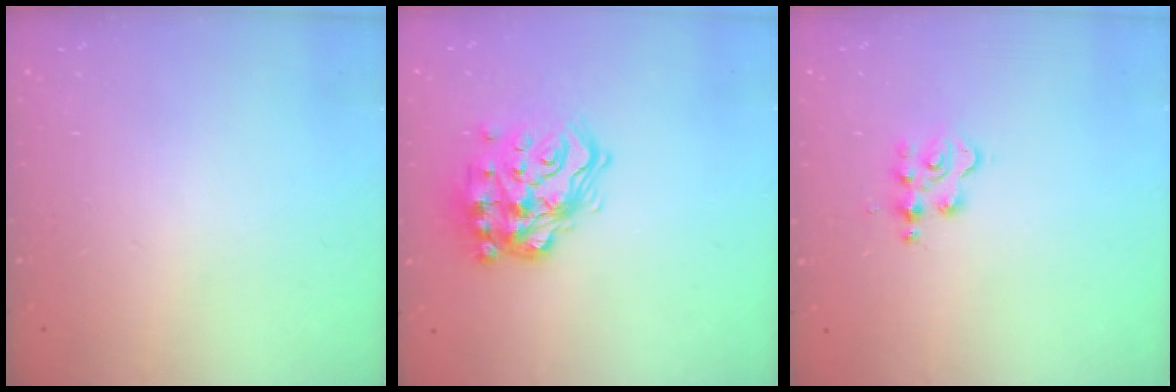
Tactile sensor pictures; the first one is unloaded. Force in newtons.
{"total": 16.3, "press": 16.2, "slide": 2.1}
{"total": 2.1, "press": 2.1, "slide": 0.3}